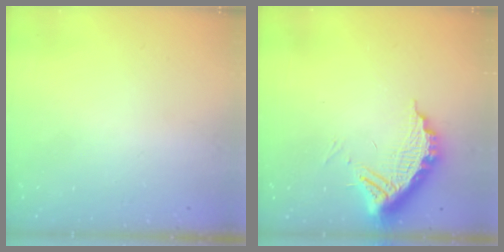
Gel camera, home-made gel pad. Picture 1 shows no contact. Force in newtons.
{"total": 11.7, "press": 11.7, "slide": 1.0}